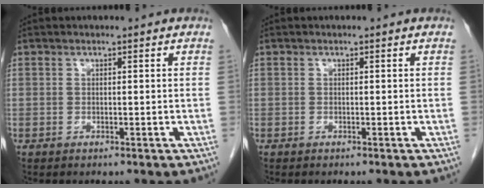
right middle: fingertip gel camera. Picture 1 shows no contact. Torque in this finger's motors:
{"motor_torque": [0.01, 0.01, -0.21, -0.06]}